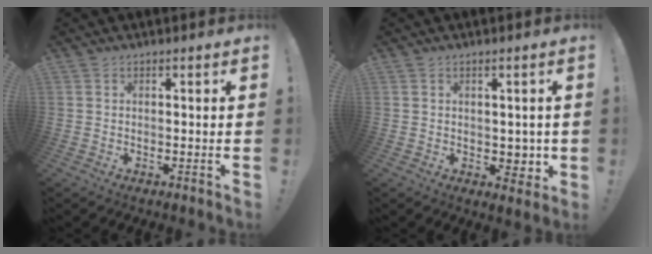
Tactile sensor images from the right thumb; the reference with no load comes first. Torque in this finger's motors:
{"motor_torque": [0.04, -0.15, 0.03, 0.07, -0.01]}